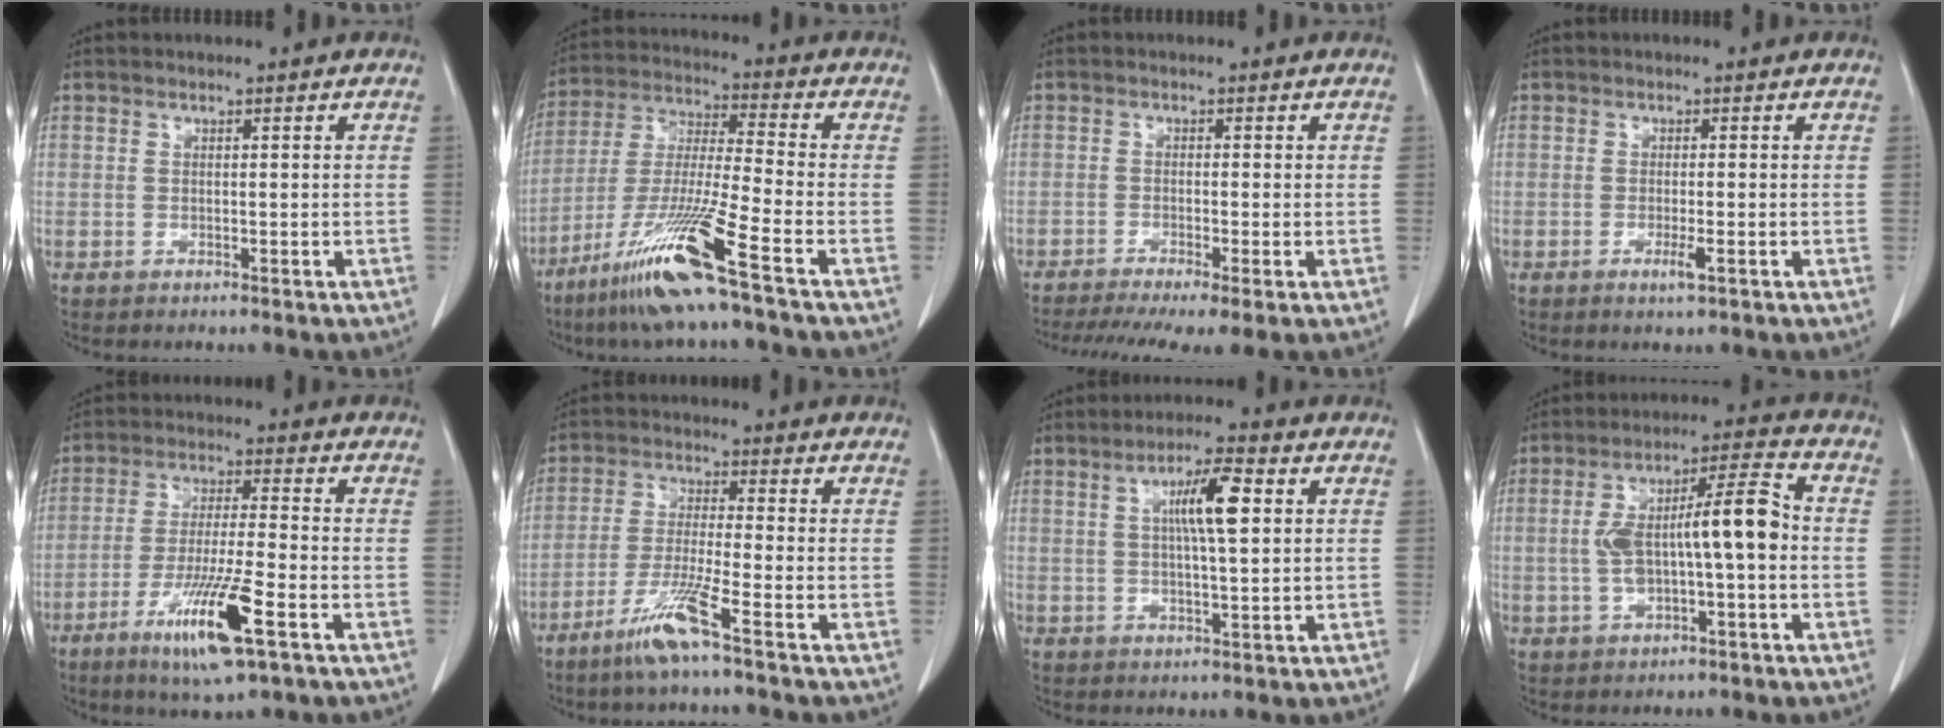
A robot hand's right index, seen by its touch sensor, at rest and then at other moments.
{"total": 14.5, "force": [-8.7, -1.6, 11.5], "torque": [-0.237, -0.043, -0.167]}
{"total": 9.2, "force": [-6.4, 1.1, 6.5], "torque": [-0.106, -0.013, -0.104]}
{"total": 2.0, "force": [-0.9, 0.2, 1.8], "torque": [-0.030, -0.004, -0.014]}
{"total": 12.0, "force": [-5.8, 0.6, 10.5], "torque": [-0.197, -0.025, -0.102]}
{"total": 7.4, "force": [-4.7, -1.0, 5.7], "torque": [-0.113, -0.022, -0.099]}
{"total": 7.4, "force": [1.9, 0.8, 7.1], "torque": [-0.124, 0.007, 0.031]}
{"total": 11.4, "force": [-0.6, 2.2, 11.2], "torque": [-0.198, 0.030, -0.010]}